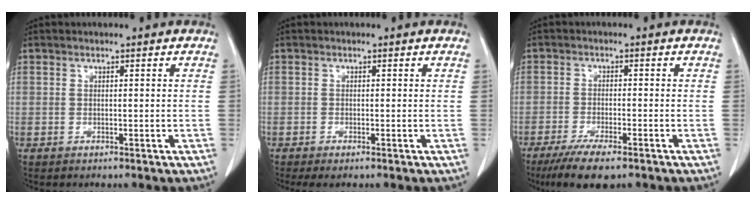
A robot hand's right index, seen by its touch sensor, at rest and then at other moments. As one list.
[{"total": 1.2, "force": [-0.8, 0.3, 0.9], "torque": [-0.017, -0.003, -0.010]}, {"total": 7.5, "force": [-5.4, 1.3, 5.0], "torque": [-0.082, -0.017, -0.086]}]